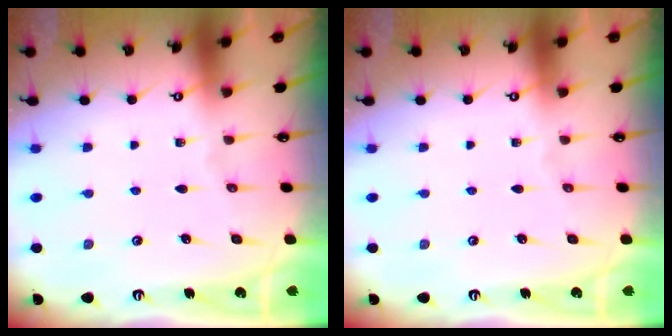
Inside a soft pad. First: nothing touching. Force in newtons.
{"total": 0.0}